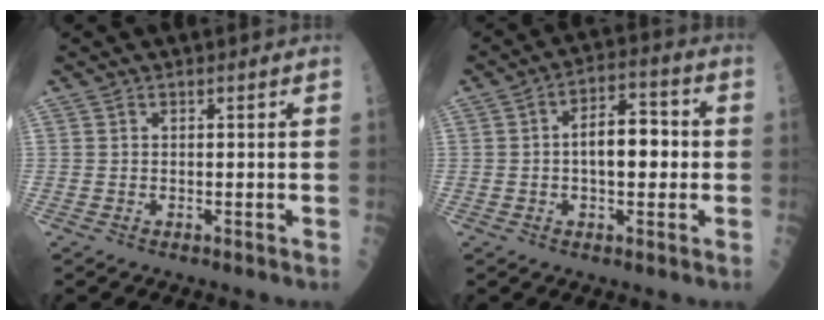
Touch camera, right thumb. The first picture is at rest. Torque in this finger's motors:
{"motor_torque": [0.62, 1.84, 0.83, -0.09, 0.33]}